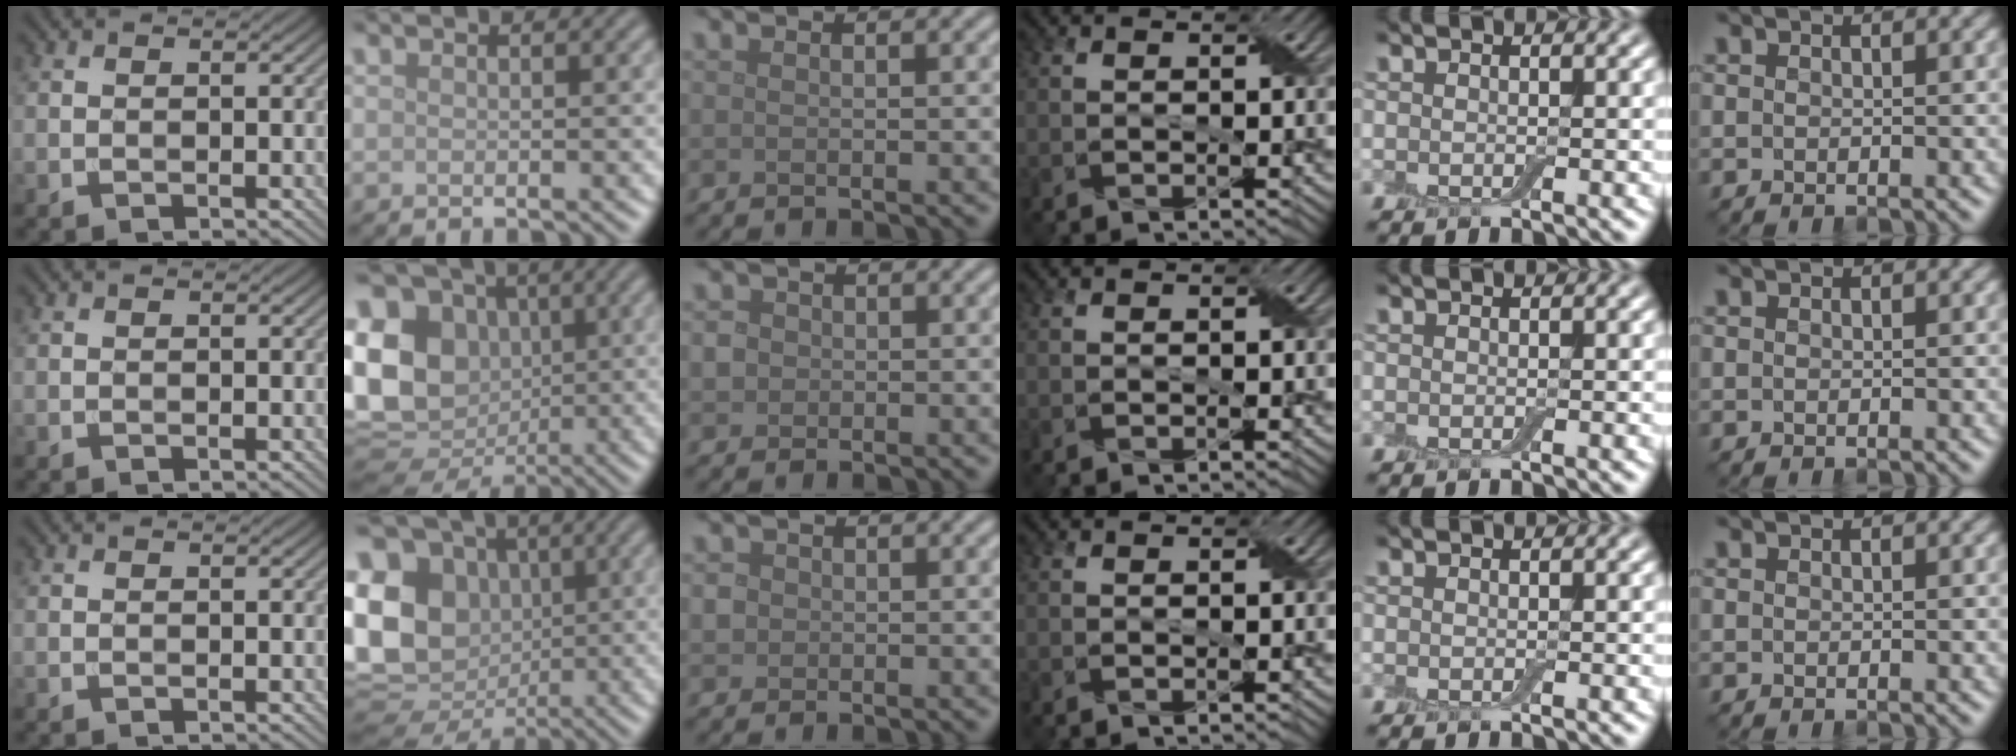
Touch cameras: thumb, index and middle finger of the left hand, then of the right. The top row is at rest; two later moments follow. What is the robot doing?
{"motion": "fold", "object": "aluminum foil"}